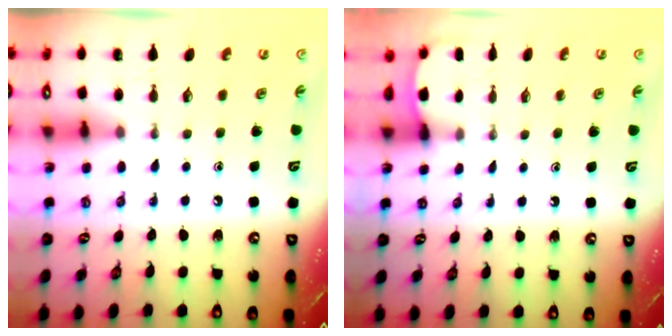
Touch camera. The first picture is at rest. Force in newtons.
{"total": 1.2, "press": 1.2, "slide": 0.1}